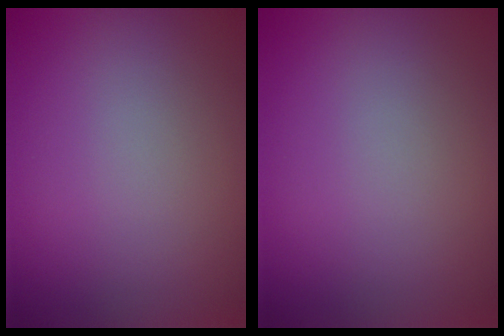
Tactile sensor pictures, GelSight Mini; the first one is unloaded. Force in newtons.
{"total": 0.0}